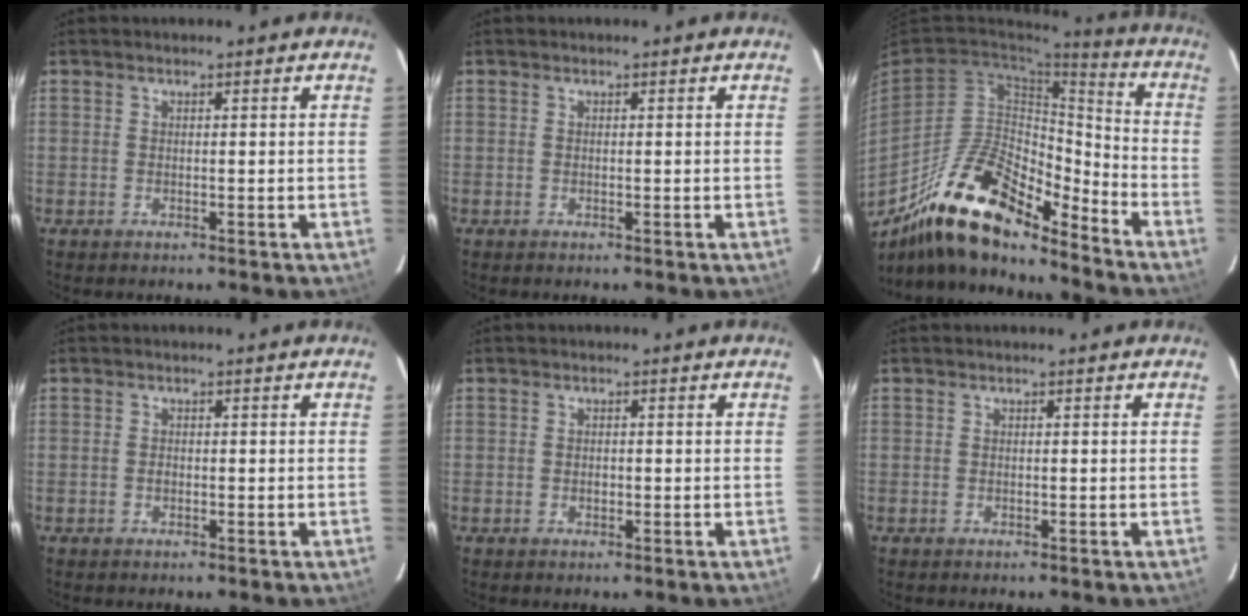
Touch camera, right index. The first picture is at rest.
{"total": 0.0}
{"total": 19.5, "force": [-14.9, 6.1, 11.1], "torque": [-0.204, 0.000, -0.275]}
{"total": 0.9, "force": [-0.2, 0.7, 0.5], "torque": [-0.007, 0.001, -0.005]}
{"total": 1.2, "force": [-0.2, 1.0, 0.5], "torque": [-0.007, 0.001, -0.003]}
{"total": 0.0}